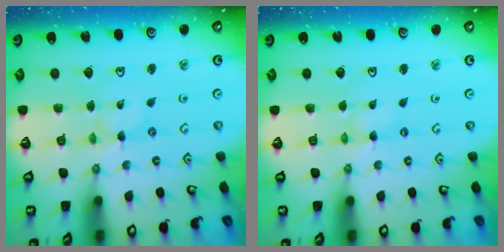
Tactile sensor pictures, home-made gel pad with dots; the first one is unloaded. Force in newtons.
{"total": 0.0}